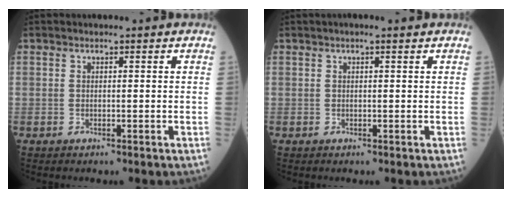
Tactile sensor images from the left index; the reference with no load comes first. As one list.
[{"total": 0.9, "force": [0.4, 0.0, 0.8], "torque": [-0.015, 0.004, 0.004]}]